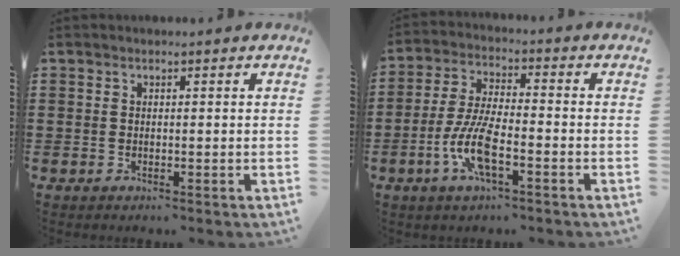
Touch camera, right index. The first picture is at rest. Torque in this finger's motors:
{"motor_torque": [2.14, 0.00, 0.34, 0.21]}